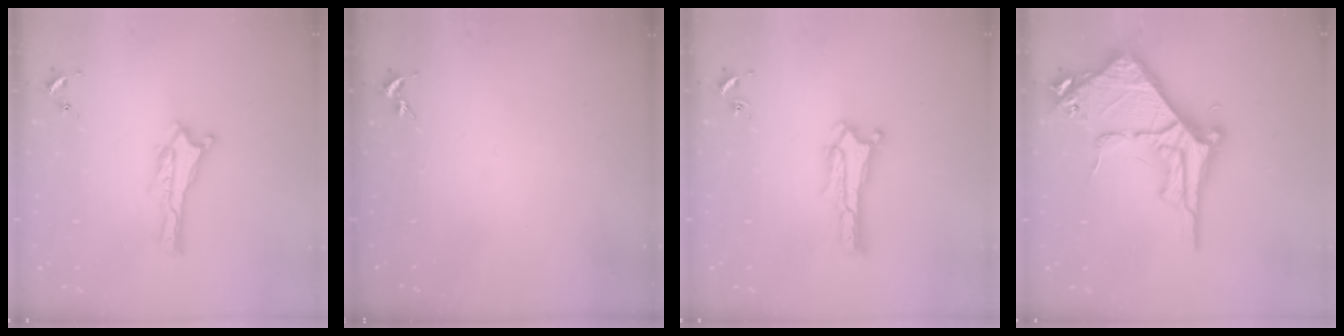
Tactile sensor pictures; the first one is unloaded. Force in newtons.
{"total": 0.0}
{"total": 0.7, "press": 0.6, "slide": 0.2}
{"total": 9.3, "press": 9.3, "slide": 0.9}